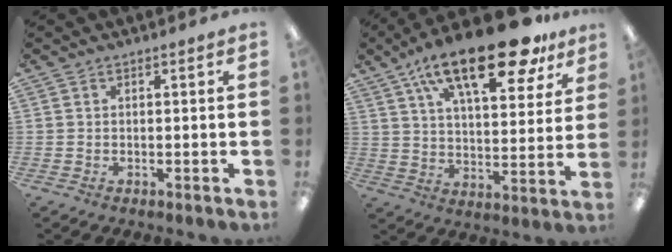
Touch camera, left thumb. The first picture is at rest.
{"total": 22.5, "force": [14.6, 8.3, 14.9], "torque": [-0.236, -0.072, 0.241]}